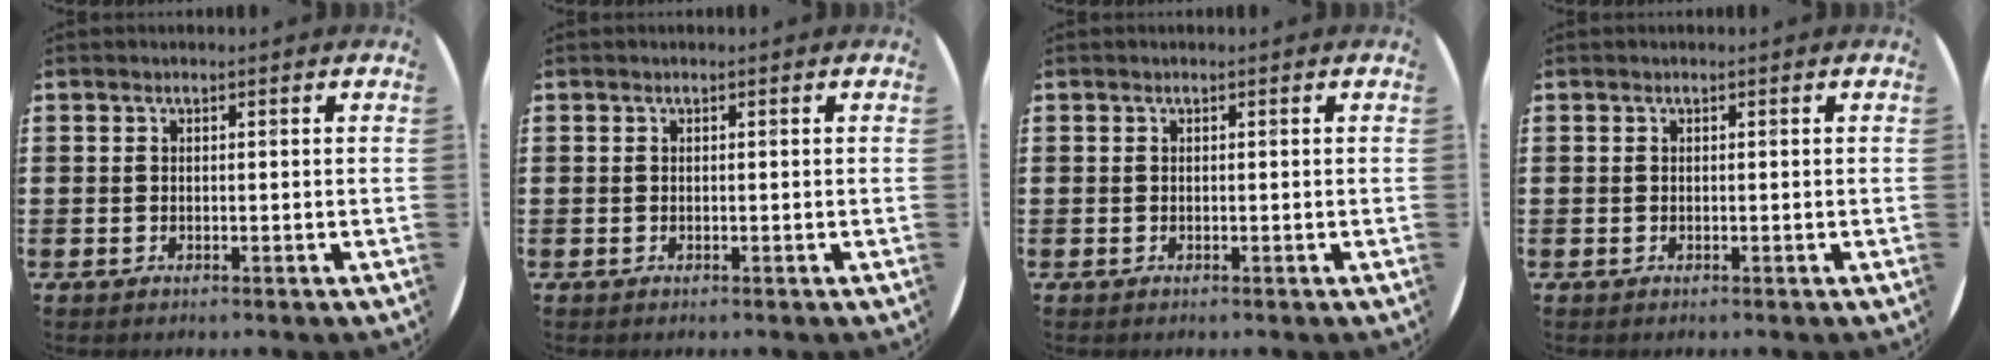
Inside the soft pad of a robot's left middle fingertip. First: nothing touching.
{"total": 0.0}
{"total": 0.0}
{"total": 0.0}